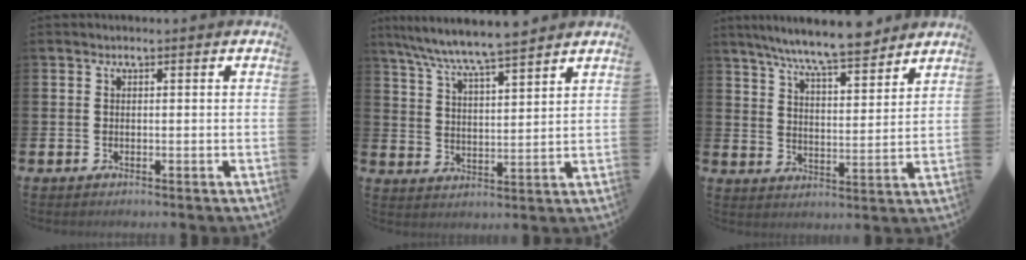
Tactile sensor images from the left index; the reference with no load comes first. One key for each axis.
{"total": 7.4, "fx": 7.0, "fy": 0.0, "fz": 2.2, "tx": -0.073, "ty": -0.038, "tz": 0.125}
{"total": 8.7, "fx": 8.1, "fy": 0.6, "fz": 3.1, "tx": -0.083, "ty": -0.043, "tz": 0.145}